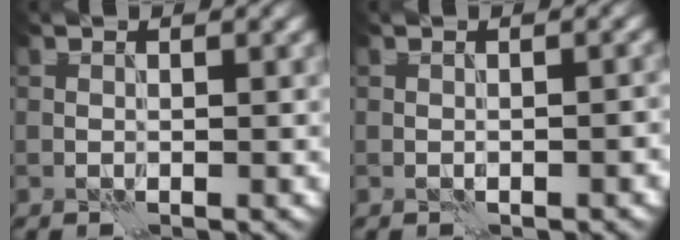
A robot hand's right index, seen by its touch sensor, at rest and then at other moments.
{"total": 0.9, "force": [-0.4, 0.3, 0.7], "torque": [-0.013, 0.002, -0.006]}